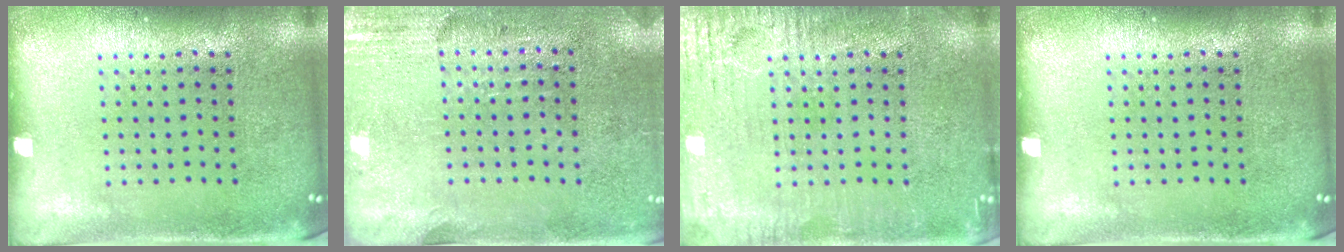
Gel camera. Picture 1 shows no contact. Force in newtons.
{"total": 2.8, "press": 2.4, "slide": 1.4}
{"total": 3.6, "press": 3.6, "slide": 0.4}
{"total": 0.0}